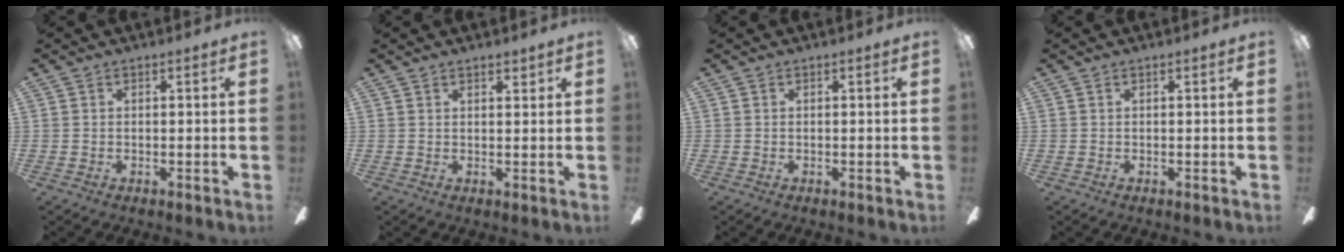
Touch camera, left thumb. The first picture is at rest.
{"total": 1.8, "force": [1.6, 0.4, 0.6], "torque": [-0.006, -0.007, 0.028]}
{"total": 0.0}
{"total": 0.0}